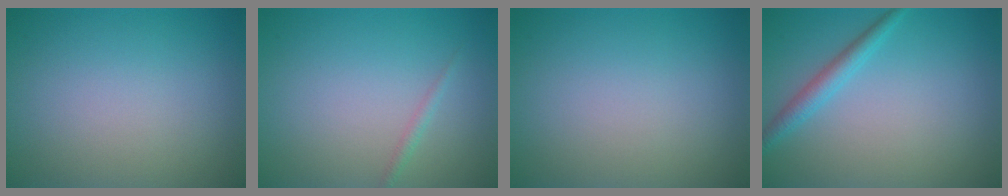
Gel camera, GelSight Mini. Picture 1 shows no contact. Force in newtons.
{"total": 0.8, "press": 0.8, "slide": 0.1}
{"total": 0.0}
{"total": 2.1, "press": 2.1, "slide": 0.1}